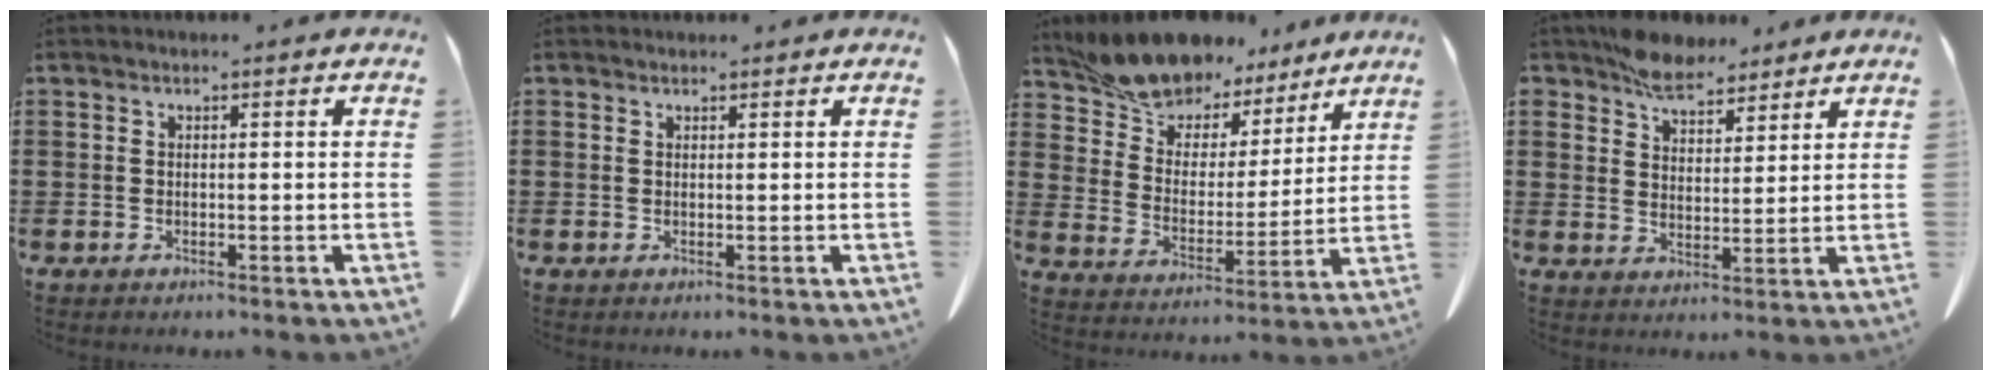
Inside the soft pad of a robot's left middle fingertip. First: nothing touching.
{"total": 0.7, "force": [0.6, 0.3, 0.0], "torque": [-0.001, 0.001, 0.012]}
{"total": 10.3, "force": [9.7, 3.1, 1.4], "torque": [-0.072, -0.066, 0.182]}
{"total": 6.6, "force": [5.8, 2.7, 1.6], "torque": [-0.053, -0.007, 0.111]}